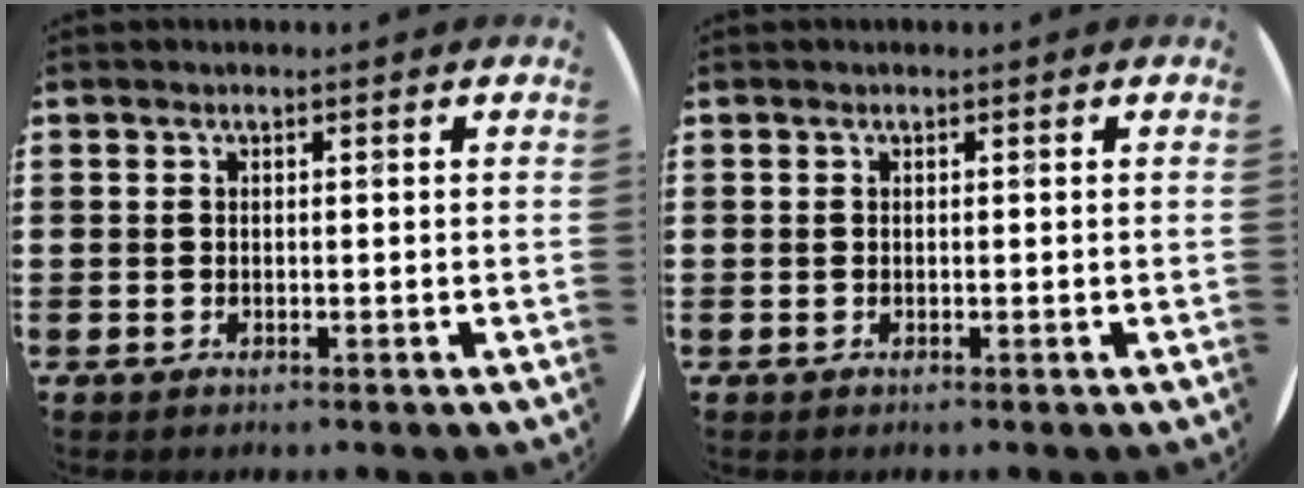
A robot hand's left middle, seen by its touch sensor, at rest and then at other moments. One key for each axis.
{"total": 0.0}